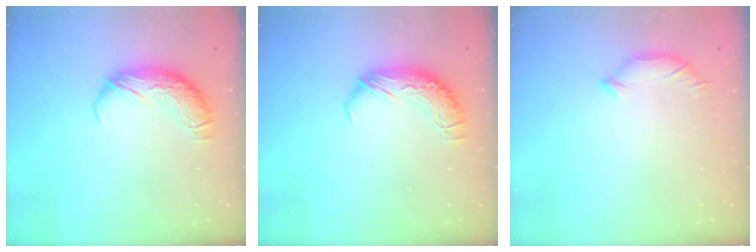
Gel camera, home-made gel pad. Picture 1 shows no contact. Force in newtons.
{"total": 0.0}
{"total": 6.4, "press": 6.3, "slide": 0.6}